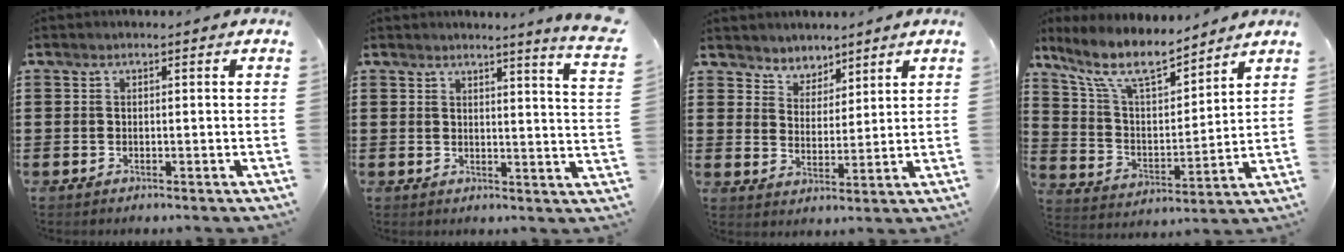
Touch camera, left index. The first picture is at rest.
{"total": 4.1, "force": [3.5, -1.3, 1.6], "torque": [-0.035, -0.030, 0.057]}
{"total": 4.1, "force": [3.6, 1.8, -0.7], "torque": [-0.008, -0.008, 0.067]}
{"total": 10.2, "force": [8.4, 2.4, 5.3], "torque": [-0.136, -0.040, 0.148]}